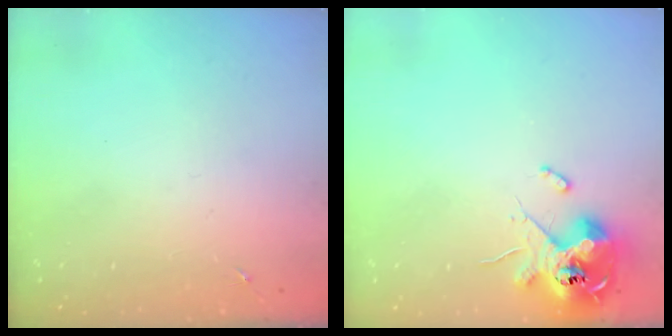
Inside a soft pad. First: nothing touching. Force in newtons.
{"total": 12.0, "press": 11.8, "slide": 1.9}